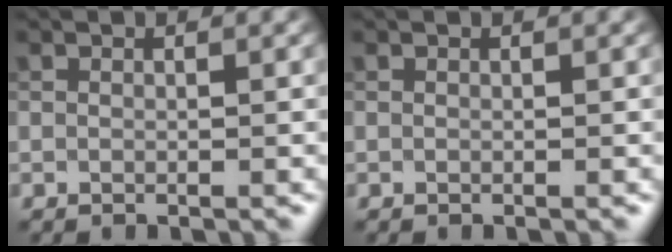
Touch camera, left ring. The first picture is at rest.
{"total": 0.0}